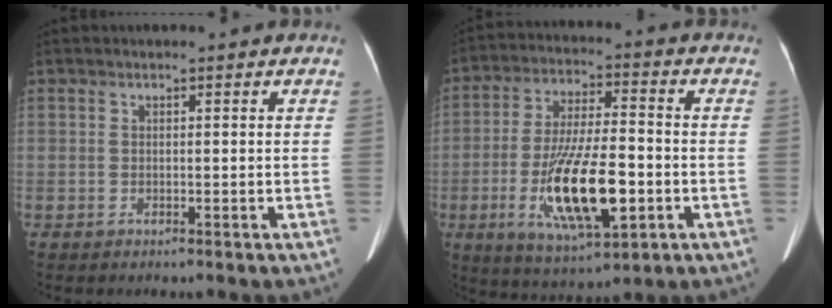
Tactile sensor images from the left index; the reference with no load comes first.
{"total": 15.3, "force": [-4.3, 4.0, 14.2], "torque": [-0.271, -0.016, -0.068]}